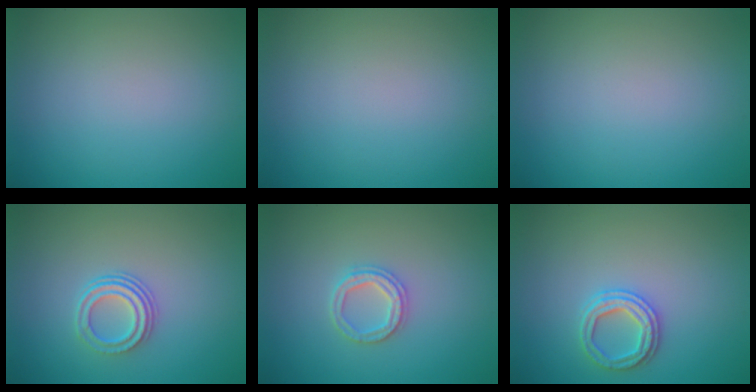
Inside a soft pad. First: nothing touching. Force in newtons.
{"total": 0.0}
{"total": 0.0}
{"total": 3.0, "press": 2.2, "slide": 2.0}
{"total": 2.4, "press": 2.4, "slide": 0.4}
{"total": 2.4, "press": 2.4, "slide": 0.2}